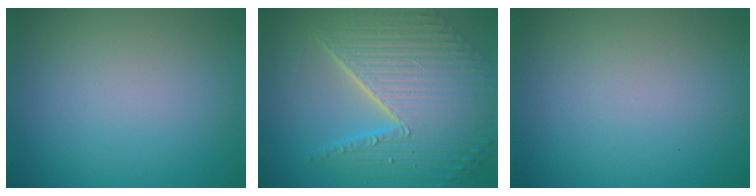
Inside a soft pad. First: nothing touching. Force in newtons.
{"total": 10.9, "press": 7.1, "slide": 8.3}
{"total": 0.0}